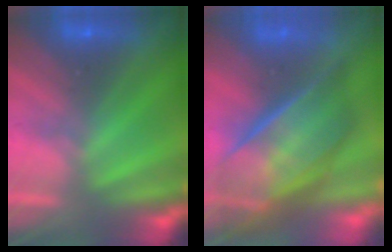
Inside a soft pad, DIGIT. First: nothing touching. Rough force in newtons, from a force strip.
{"total": 7.5}